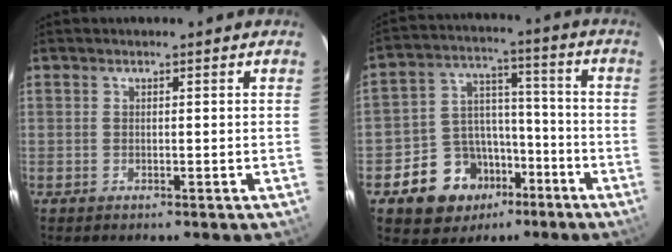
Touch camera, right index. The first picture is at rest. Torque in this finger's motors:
{"motor_torque": [0.48, -0.53, -0.12, -0.16]}